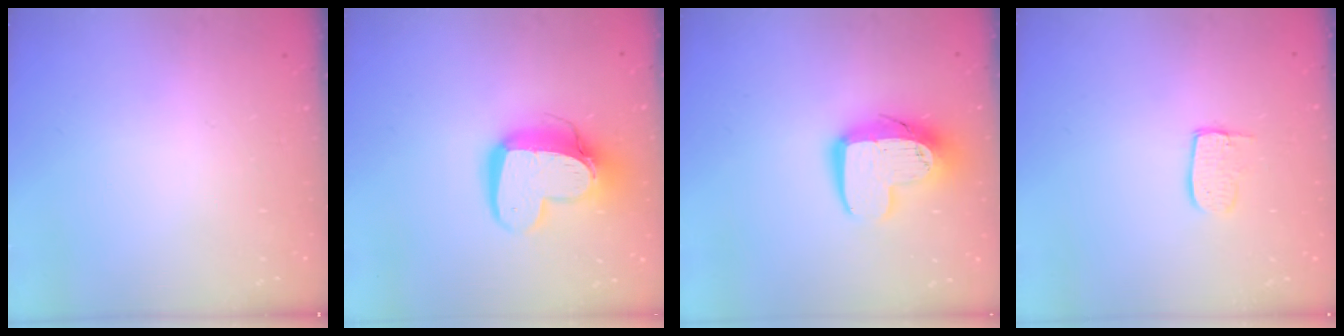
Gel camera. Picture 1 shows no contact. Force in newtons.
{"total": 14.7, "press": 14.6, "slide": 1.4}
{"total": 12.4, "press": 12.4, "slide": 1.0}
{"total": 6.3, "press": 6.3, "slide": 0.5}